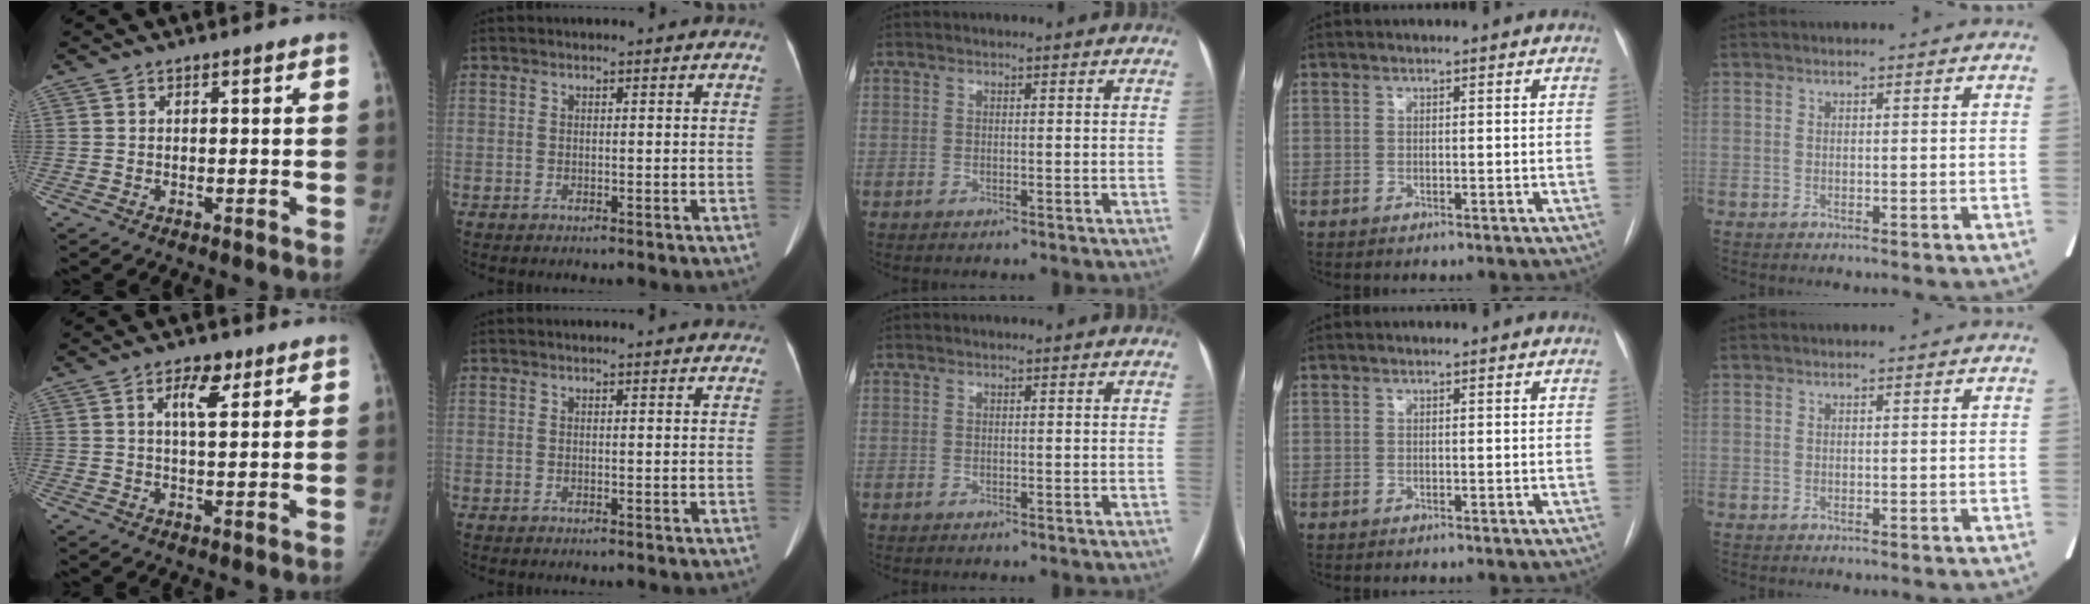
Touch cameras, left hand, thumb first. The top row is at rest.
{"thumb": {"total": 5.4, "force": [2.5, 2.3, 4.2], "torque": [-0.059, -0.011, 0.040]}, "index": {"total": 4.4, "force": [4.2, 0.8, 1.3], "torque": [-0.013, 0.012, 0.034]}}